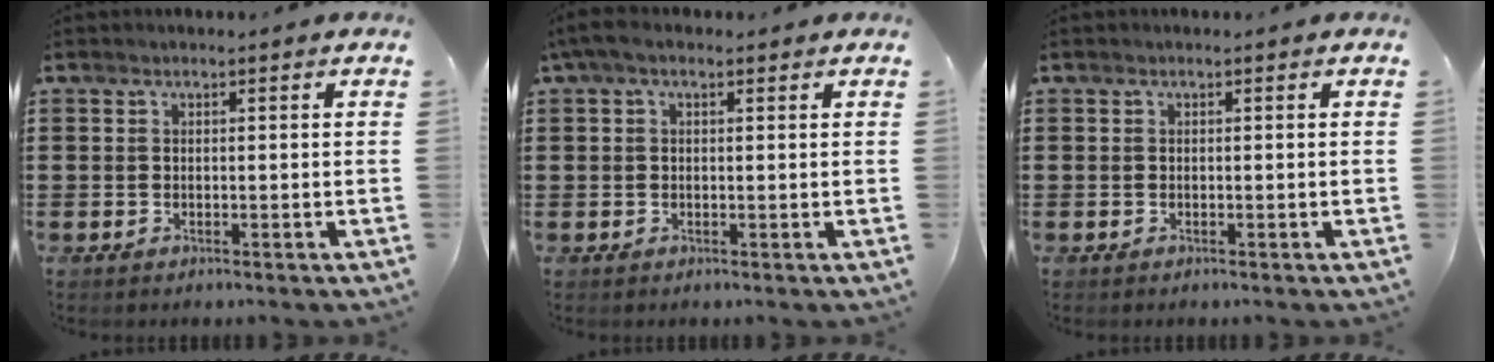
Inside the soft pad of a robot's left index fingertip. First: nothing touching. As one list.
[{"total": 2.5, "force": [0.9, 1.0, 2.0], "torque": [-0.041, 0.008, 0.015]}, {"total": 0.0}]